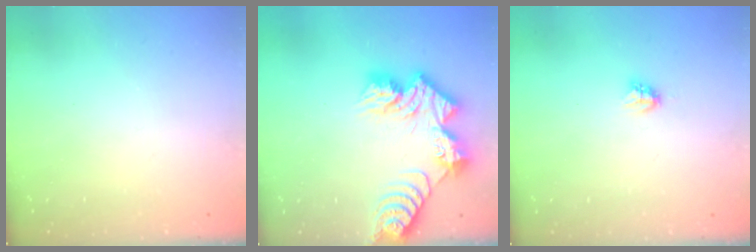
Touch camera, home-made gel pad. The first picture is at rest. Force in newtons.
{"total": 13.5, "press": 13.5, "slide": 1.1}
{"total": 2.8, "press": 2.7, "slide": 0.4}